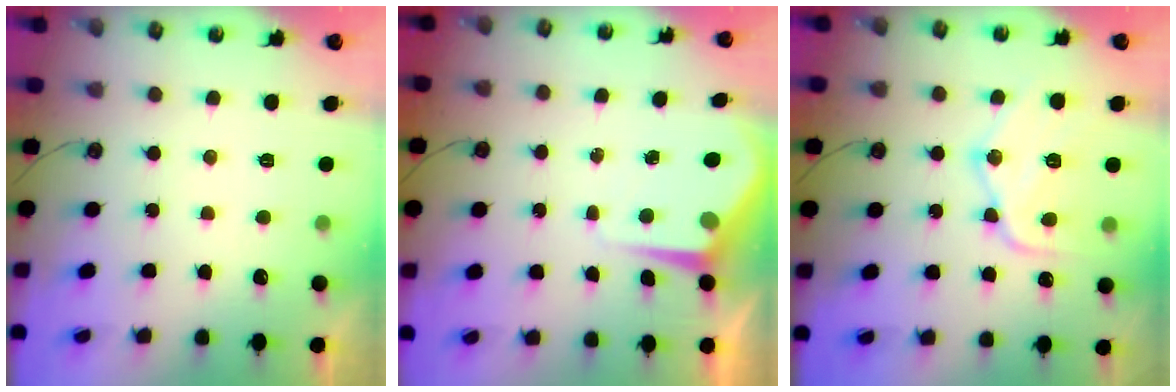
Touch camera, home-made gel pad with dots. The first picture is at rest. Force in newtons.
{"total": 6.8, "press": 6.7, "slide": 0.4}
{"total": 16.0, "press": 16.0, "slide": 1.3}